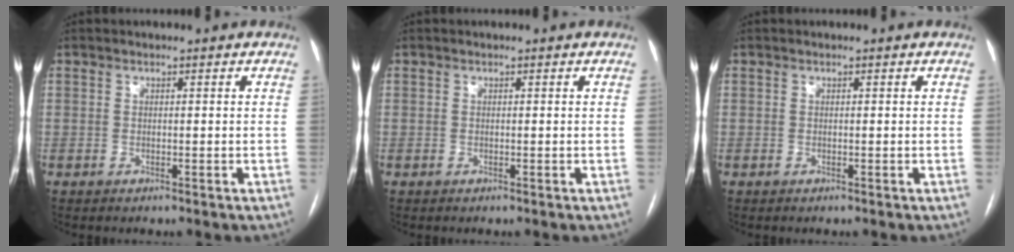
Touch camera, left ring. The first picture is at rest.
{"total": 0.0}
{"total": 0.0}